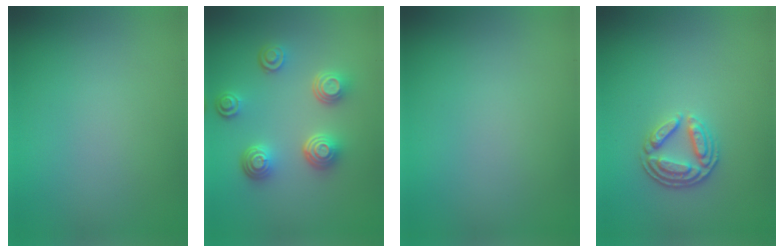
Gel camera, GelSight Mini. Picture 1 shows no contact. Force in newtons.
{"total": 4.6, "press": 3.5, "slide": 2.9}
{"total": 0.0}
{"total": 2.9, "press": 2.5, "slide": 1.6}